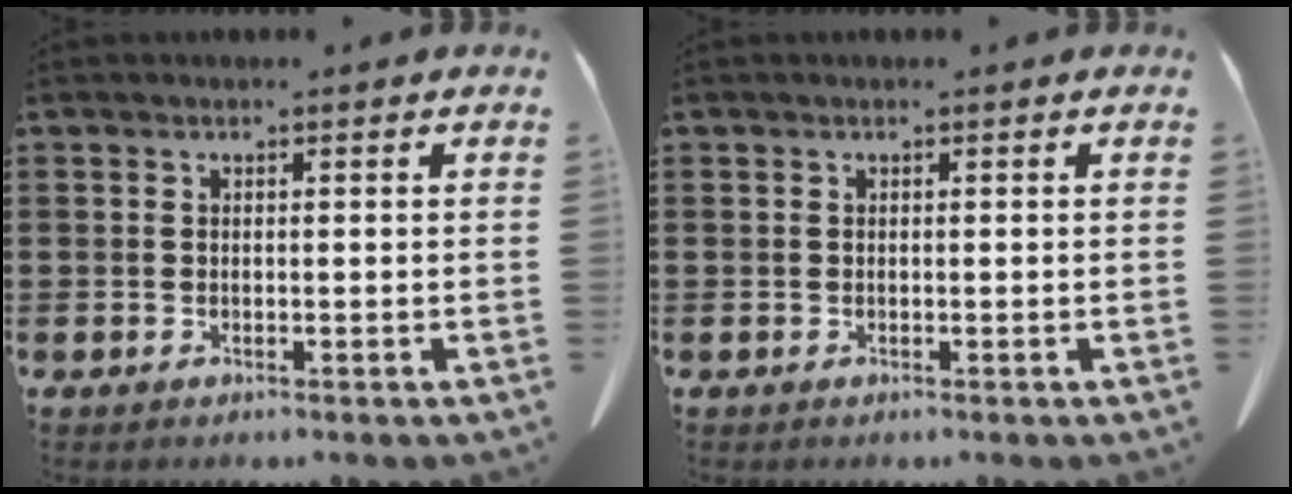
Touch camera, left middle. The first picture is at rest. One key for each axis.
{"total": 0.0}